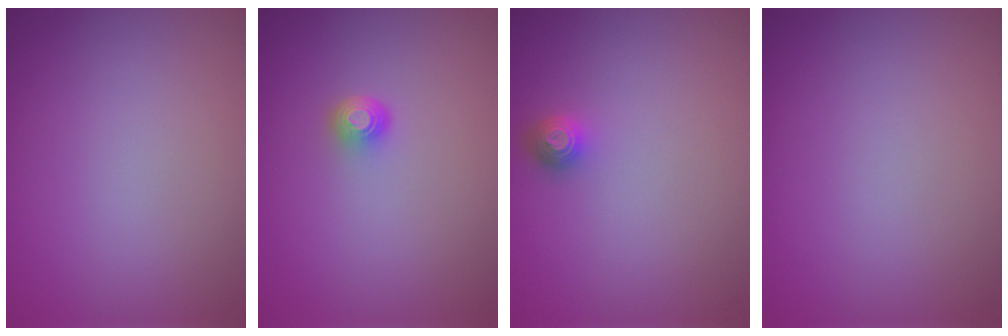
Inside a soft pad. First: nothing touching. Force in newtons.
{"total": 1.5, "press": 1.1, "slide": 1.1}
{"total": 1.4, "press": 1.2, "slide": 0.5}
{"total": 0.0}